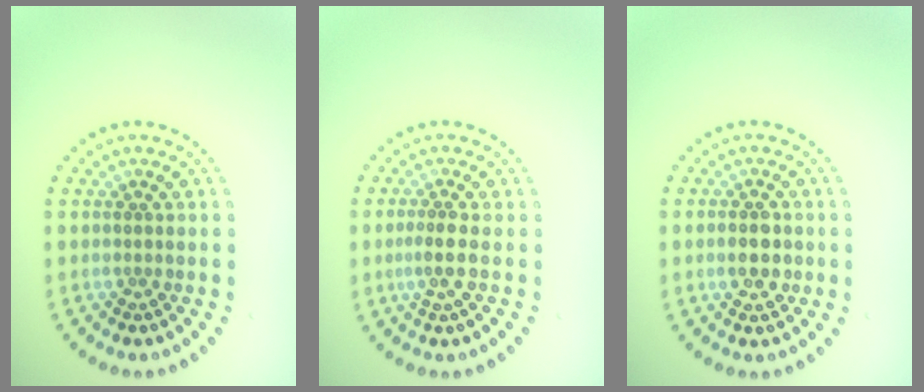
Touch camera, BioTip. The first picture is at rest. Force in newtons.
{"total": 1.8, "press": 1.4, "slide": 1.0}
{"total": 2.8, "press": 2.8, "slide": 0.2}